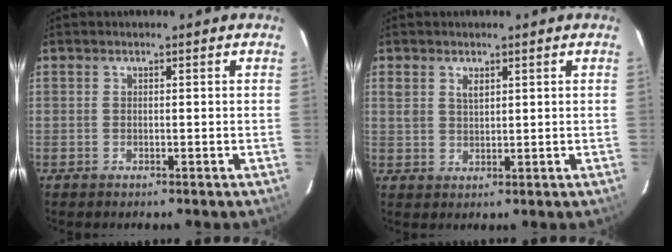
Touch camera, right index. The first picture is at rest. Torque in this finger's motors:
{"motor_torque": [-0.03, 0.06, 0.06, 0.04]}